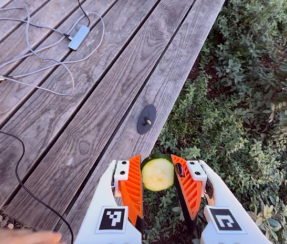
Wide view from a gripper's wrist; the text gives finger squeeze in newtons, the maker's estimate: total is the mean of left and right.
{"total": 9.2, "left": 9.2, "right": 9.3}